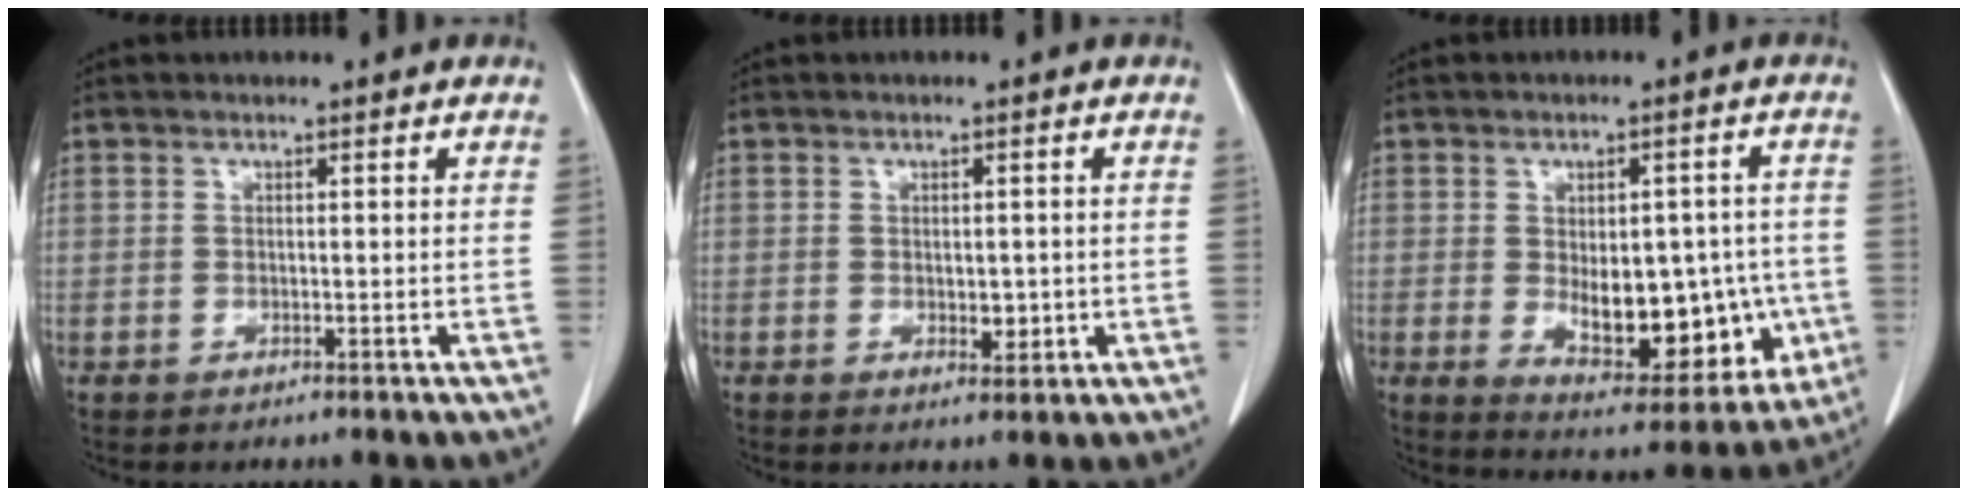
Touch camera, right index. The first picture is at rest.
{"total": 2.4, "force": [-0.4, 1.4, 2.0], "torque": [-0.026, -0.001, 0.000]}
{"total": 15.8, "force": [-2.5, 8.0, 13.4], "torque": [-0.188, 0.004, -0.011]}